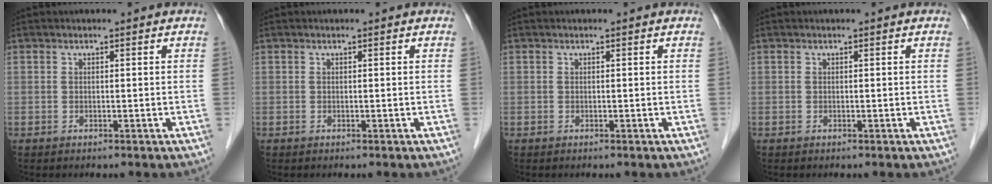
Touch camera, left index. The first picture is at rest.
{"total": 0.0}
{"total": 0.0}
{"total": 0.0}